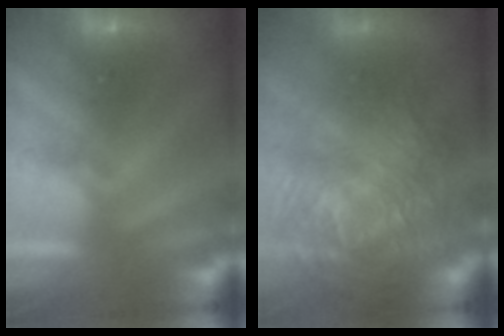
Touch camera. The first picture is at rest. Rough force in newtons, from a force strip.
{"total": 7.6}